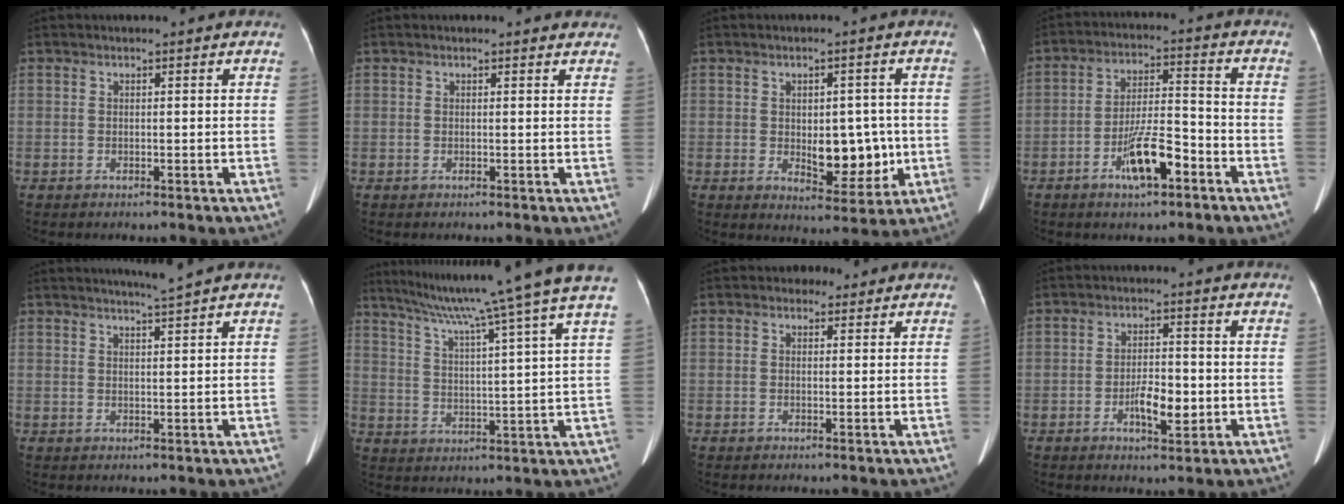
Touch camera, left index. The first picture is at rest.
{"total": 1.2, "force": [1.1, 0.5, 0.2], "torque": [-0.006, -0.004, -0.003]}
{"total": 7.9, "force": [-0.7, 4.2, 6.6], "torque": [-0.087, 0.002, 0.003]}
{"total": 8.7, "force": [-4.5, 2.1, 7.2], "torque": [-0.140, 0.003, -0.077]}
{"total": 2.5, "force": [2.1, -1.1, 0.8], "torque": [-0.012, -0.010, 0.039]}
{"total": 18.2, "force": [14.9, -2.8, 10.1], "torque": [-0.165, -0.019, 0.202]}
{"total": 1.9, "force": [0.9, 1.6, 0.2], "torque": [0.001, 0.009, 0.008]}
{"total": 5.4, "force": [-1.6, 2.0, 4.8], "torque": [-0.088, 0.000, -0.022]}